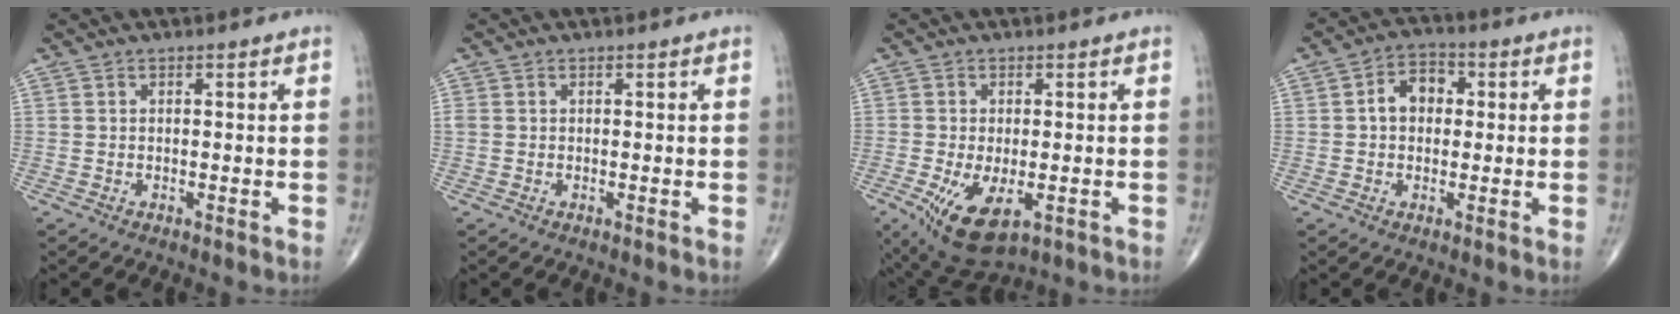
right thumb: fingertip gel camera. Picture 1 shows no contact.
{"total": 0.8, "force": [0.1, 0.6, 0.5], "torque": [-0.014, 0.006, 0.004]}
{"total": 10.1, "force": [-3.6, 4.8, 8.1], "torque": [-0.144, -0.016, -0.048]}
{"total": 6.6, "force": [0.7, 4.9, 4.4], "torque": [-0.053, 0.018, 0.003]}